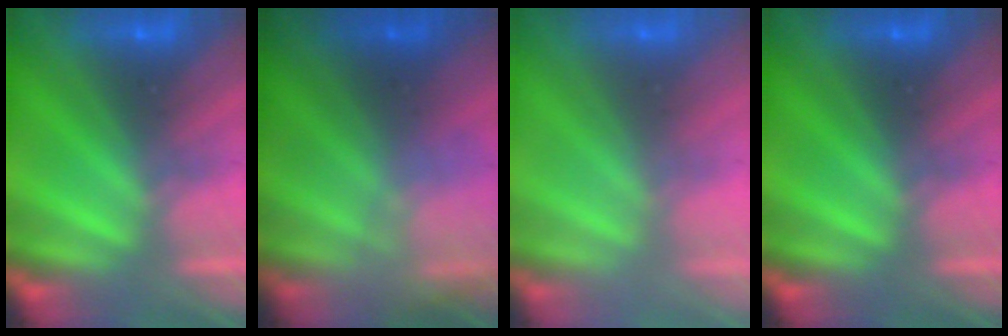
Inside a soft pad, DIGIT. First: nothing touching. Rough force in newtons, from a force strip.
{"total": 9.6}
{"total": 2.6}
{"total": 0.0}